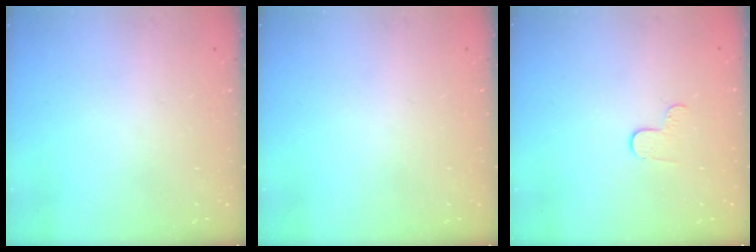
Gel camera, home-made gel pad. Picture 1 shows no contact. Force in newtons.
{"total": 0.0}
{"total": 5.5, "press": 5.5, "slide": 0.6}